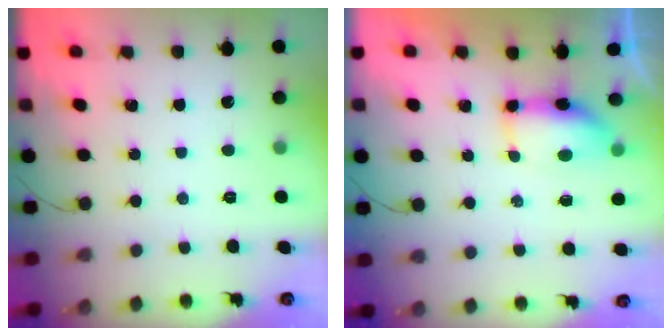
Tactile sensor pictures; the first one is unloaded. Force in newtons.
{"total": 13.3, "press": 8.6, "slide": 10.1}